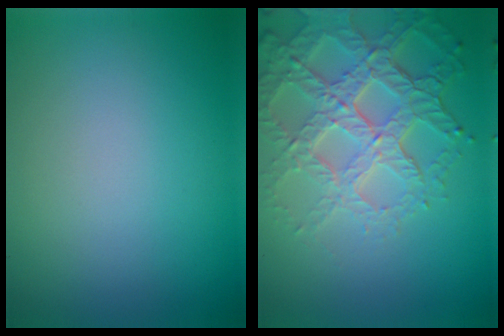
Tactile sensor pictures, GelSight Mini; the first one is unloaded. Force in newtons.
{"total": 6.8, "press": 5.0, "slide": 4.6}